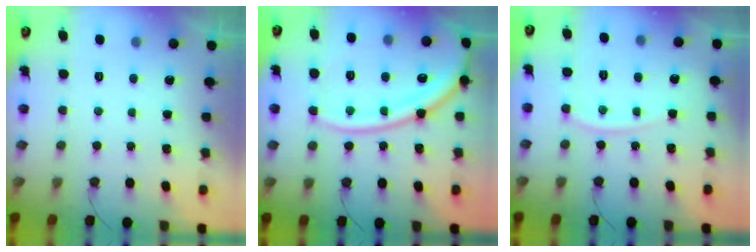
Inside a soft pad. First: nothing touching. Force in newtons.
{"total": 17.6, "press": 17.4, "slide": 2.1}
{"total": 7.3, "press": 7.2, "slide": 1.1}